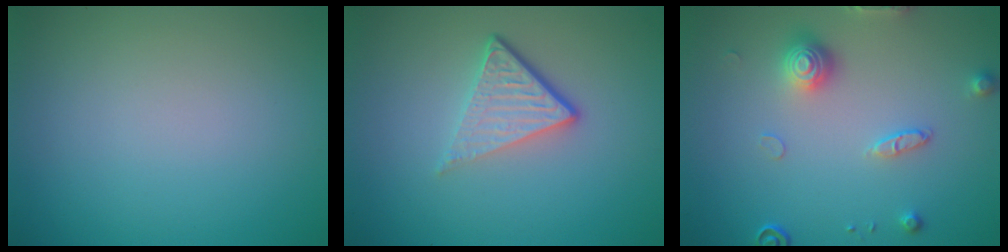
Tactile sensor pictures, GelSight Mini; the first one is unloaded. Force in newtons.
{"total": 4.2, "press": 2.7, "slide": 3.2}
{"total": 3.0, "press": 2.8, "slide": 0.9}